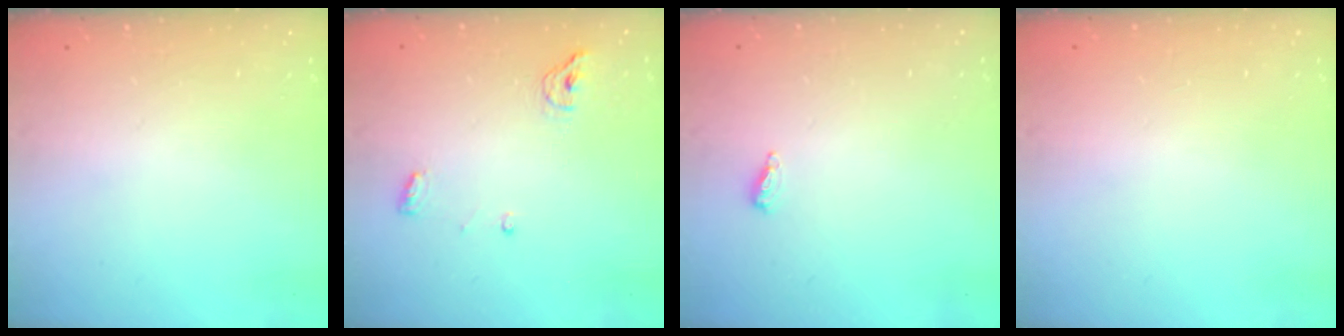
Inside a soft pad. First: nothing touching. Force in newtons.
{"total": 5.4, "press": 5.3, "slide": 1.1}
{"total": 4.6, "press": 4.4, "slide": 1.1}
{"total": 0.8, "press": 0.8, "slide": 0.1}